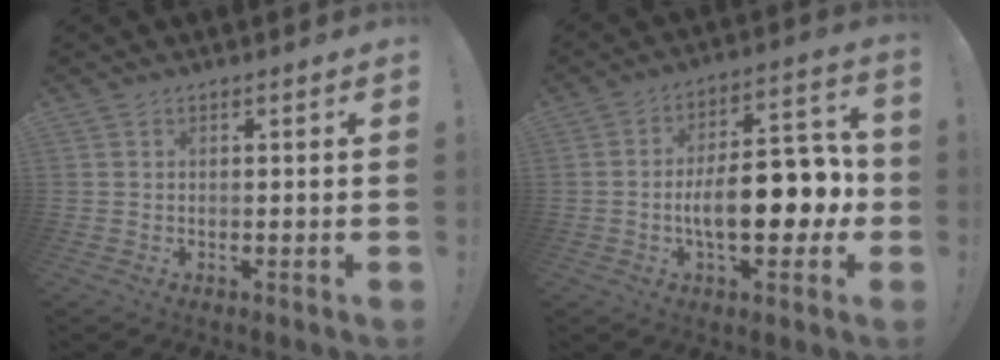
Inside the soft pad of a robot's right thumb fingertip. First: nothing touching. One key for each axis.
{"total": 17.8, "fx": -3.0, "fy": 8.2, "fz": 15.5, "tx": -0.234, "ty": 0.020, "tz": -0.045}